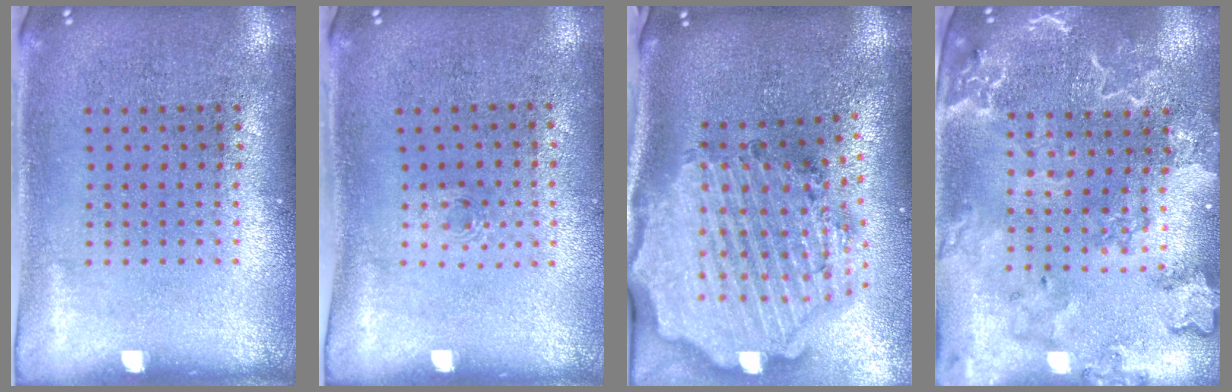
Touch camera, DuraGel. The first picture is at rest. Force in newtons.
{"total": 0.6, "press": 0.3, "slide": 0.5}
{"total": 4.0, "press": 3.3, "slide": 2.3}
{"total": 2.6, "press": 2.4, "slide": 0.8}